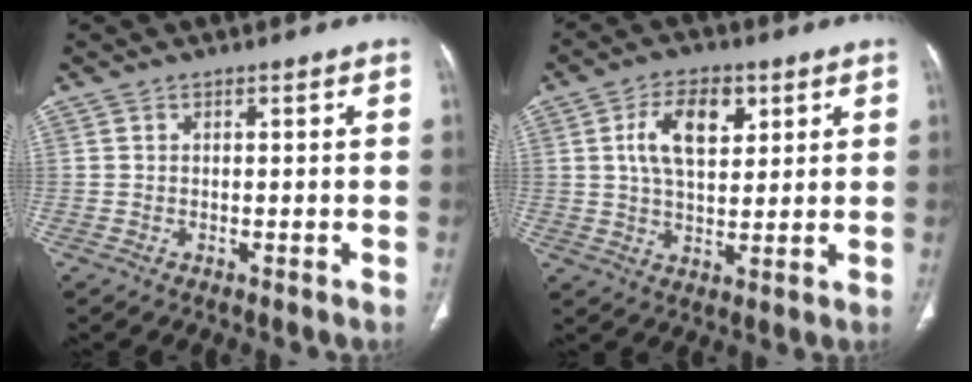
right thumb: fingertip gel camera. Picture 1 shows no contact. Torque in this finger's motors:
{"motor_torque": [0.08, 0.29, 0.74, -0.19, 0.15]}